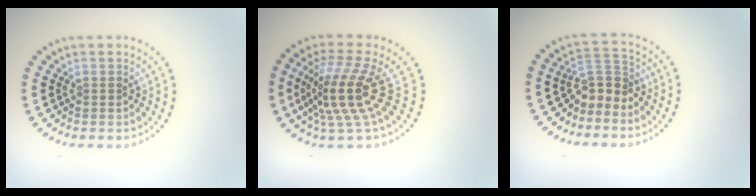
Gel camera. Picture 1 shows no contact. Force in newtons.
{"total": 5.0, "press": 3.5, "slide": 3.6}
{"total": 2.8, "press": 2.2, "slide": 1.7}